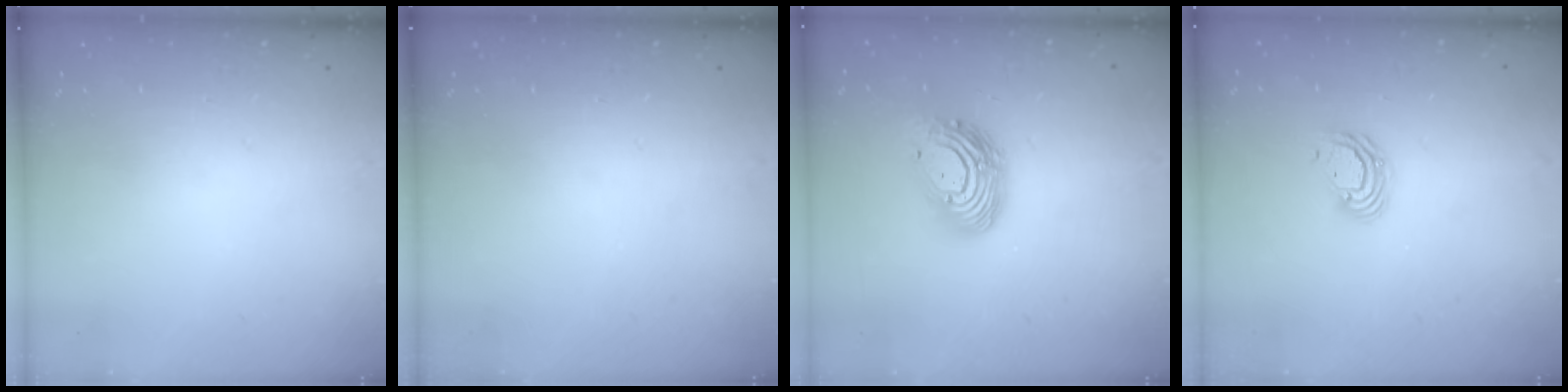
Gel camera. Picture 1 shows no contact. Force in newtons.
{"total": 0.0}
{"total": 14.0, "press": 14.0, "slide": 1.1}
{"total": 7.0, "press": 7.0, "slide": 0.8}